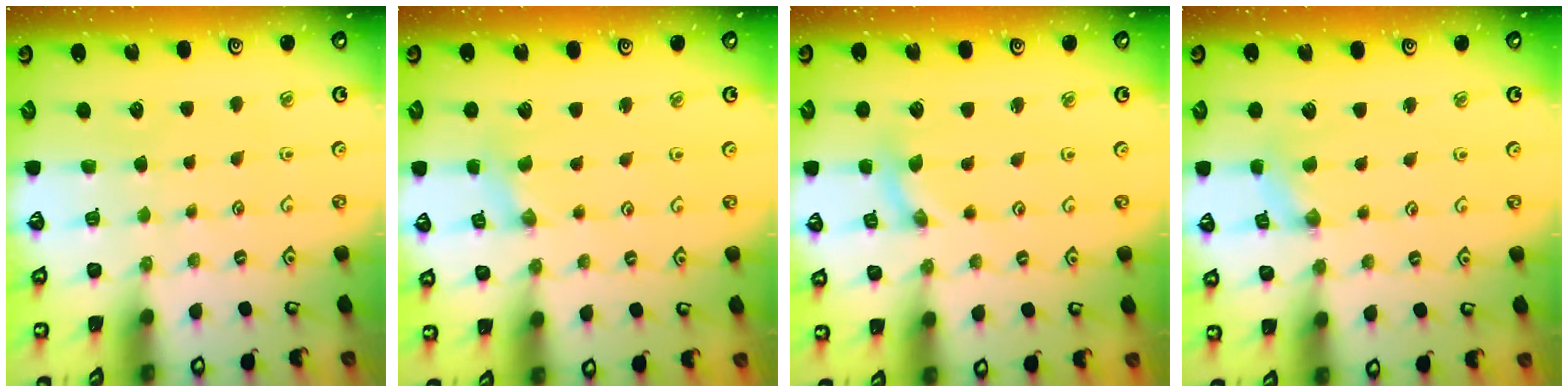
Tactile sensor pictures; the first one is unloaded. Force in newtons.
{"total": 0.0}
{"total": 0.0}
{"total": 0.8, "press": 0.7, "slide": 0.1}